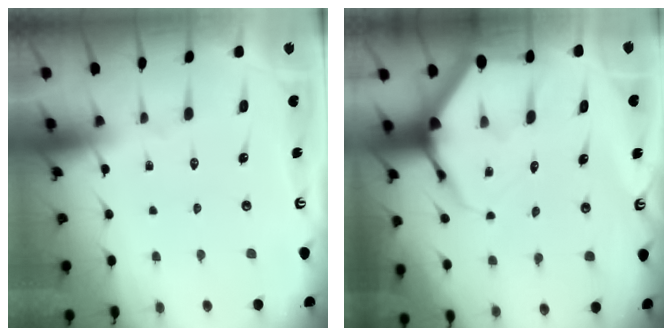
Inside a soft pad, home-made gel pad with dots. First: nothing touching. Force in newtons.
{"total": 6.6, "press": 6.5, "slide": 0.7}